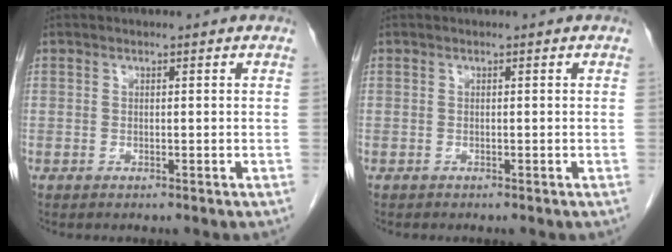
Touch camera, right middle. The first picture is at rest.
{"total": 0.0}